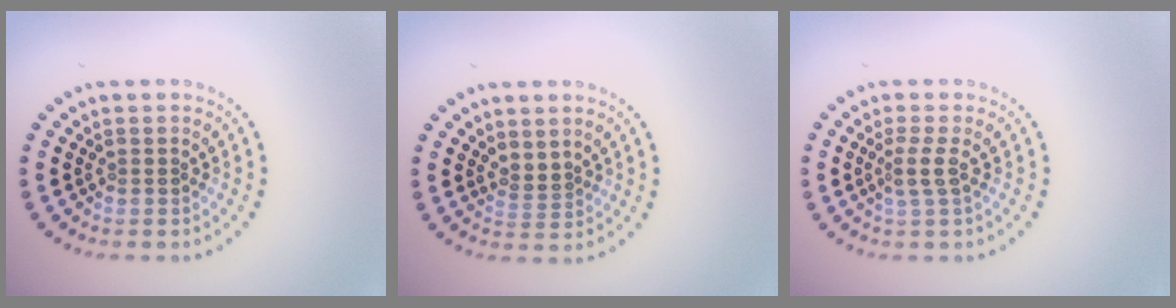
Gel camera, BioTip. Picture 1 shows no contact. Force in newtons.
{"total": 1.4, "press": 1.1, "slide": 1.0}
{"total": 1.6, "press": 1.2, "slide": 1.1}